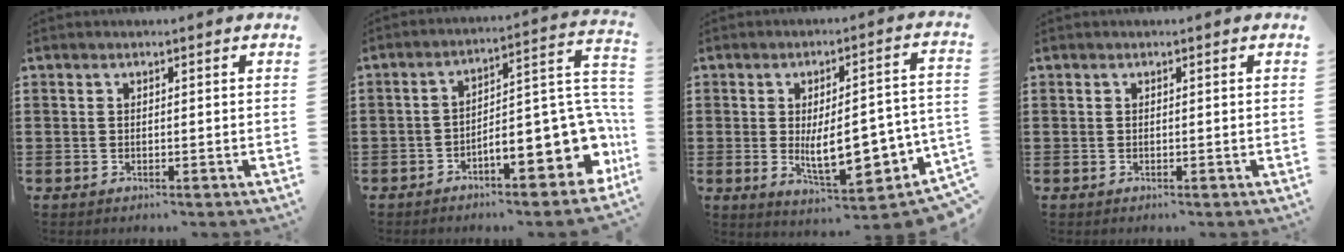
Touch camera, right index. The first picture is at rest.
{"total": 11.4, "force": [-4.3, 4.1, 9.8], "torque": [-0.125, -0.020, -0.074]}
{"total": 10.9, "force": [-2.4, 4.1, 9.8], "torque": [-0.145, -0.010, -0.038]}
{"total": 0.0}